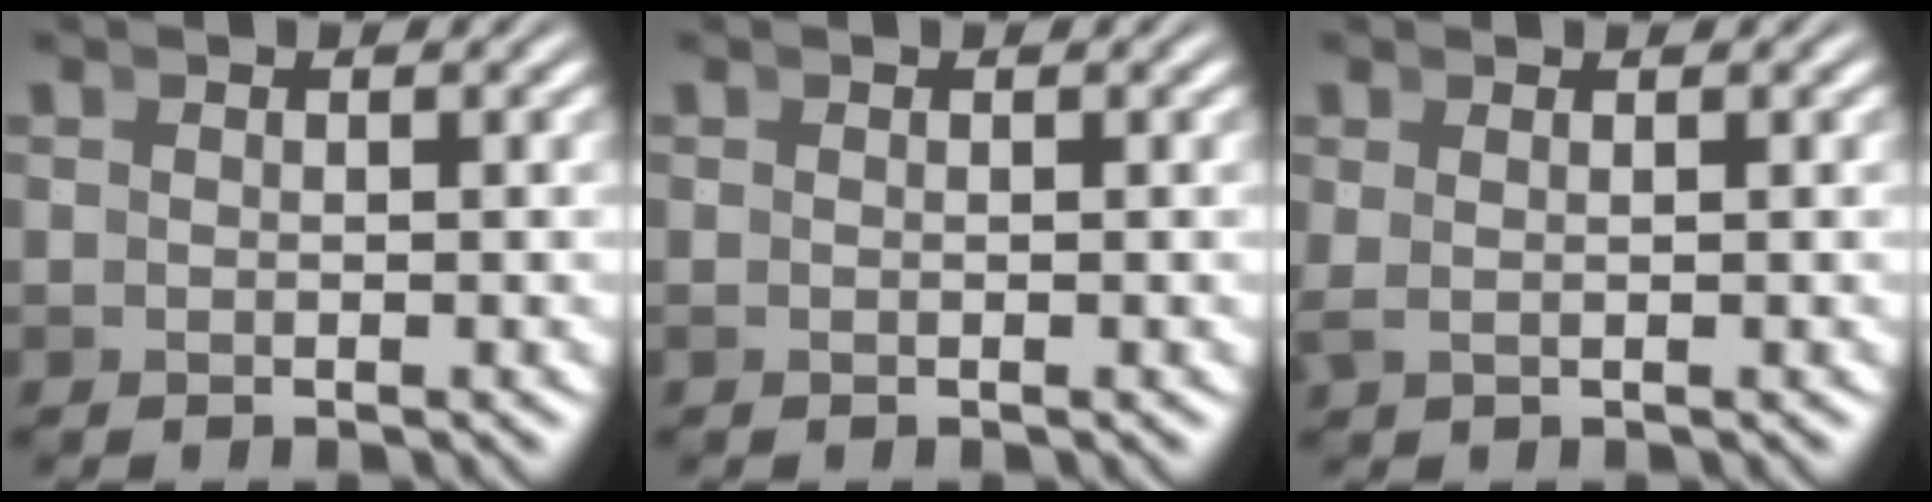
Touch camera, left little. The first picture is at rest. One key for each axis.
{"total": 0.0}
{"total": 0.8, "fx": 0.5, "fy": -0.4, "fz": 0.6, "tx": -0.008, "ty": -0.003, "tz": 0.014}